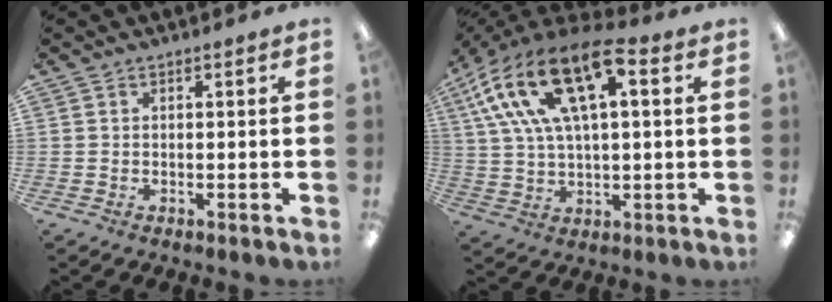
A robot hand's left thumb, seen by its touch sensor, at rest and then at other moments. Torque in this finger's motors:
{"motor_torque": [0.27, 1.78, 2.07, -0.70, 0.28]}